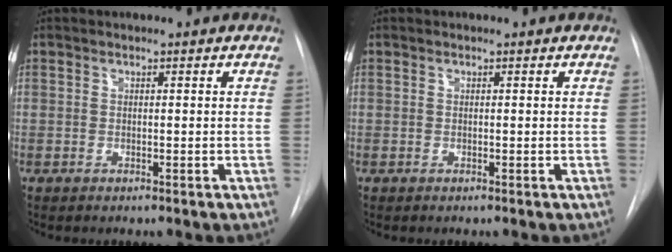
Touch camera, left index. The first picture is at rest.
{"total": 0.0}